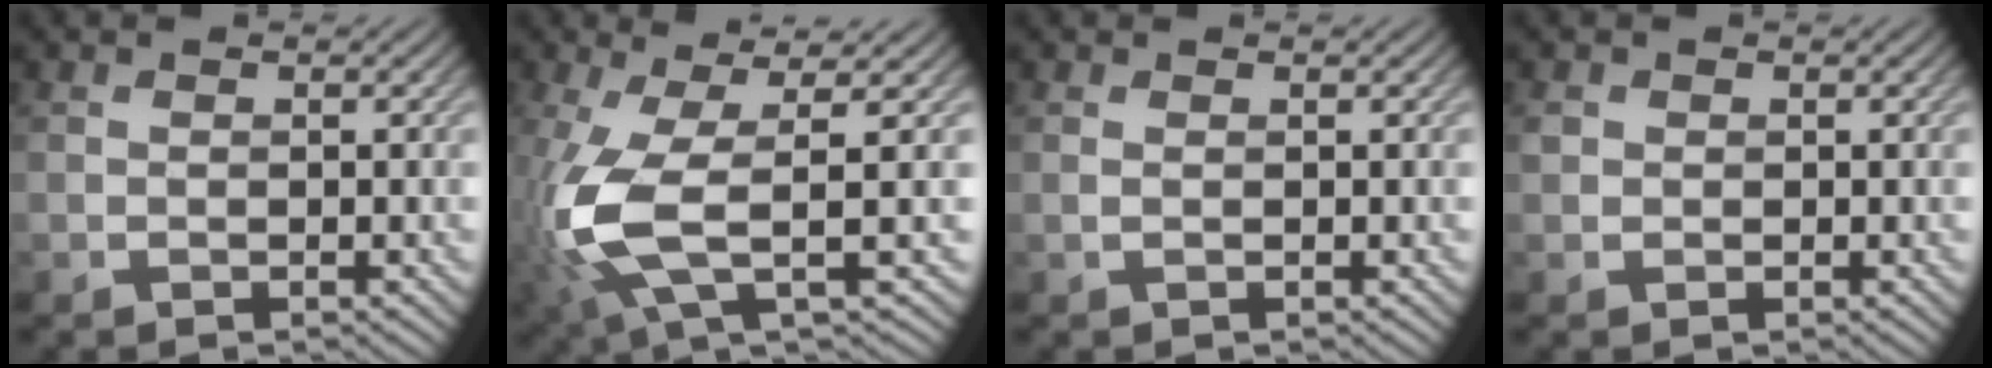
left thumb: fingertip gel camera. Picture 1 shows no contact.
{"total": 9.1, "force": [-0.9, 2.1, 8.8], "torque": [-0.204, 0.003, -0.023]}
{"total": 0.5, "force": [0.3, -0.3, 0.2], "torque": [-0.008, 0.005, 0.007]}
{"total": 0.6, "force": [0.4, 0.5, 0.0], "torque": [-0.001, 0.003, 0.007]}